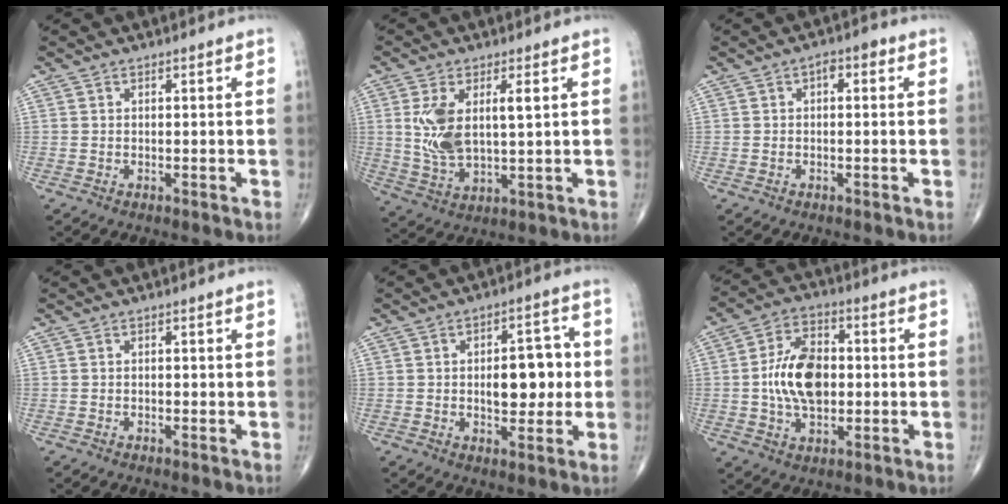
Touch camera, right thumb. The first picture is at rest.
{"total": 10.2, "force": [2.3, 4.5, 8.8], "torque": [-0.175, -0.012, 0.052]}
{"total": 2.6, "force": [0.6, 1.4, 2.2], "torque": [-0.022, 0.013, 0.000]}
{"total": 0.7, "force": [-0.1, 0.3, 0.6], "torque": [-0.007, -0.001, -0.002]}
{"total": 10.2, "force": [0.1, 5.4, 8.7], "torque": [-0.093, 0.011, 0.004]}
{"total": 13.1, "force": [-0.1, 8.0, 10.4], "torque": [-0.169, 0.013, -0.004]}